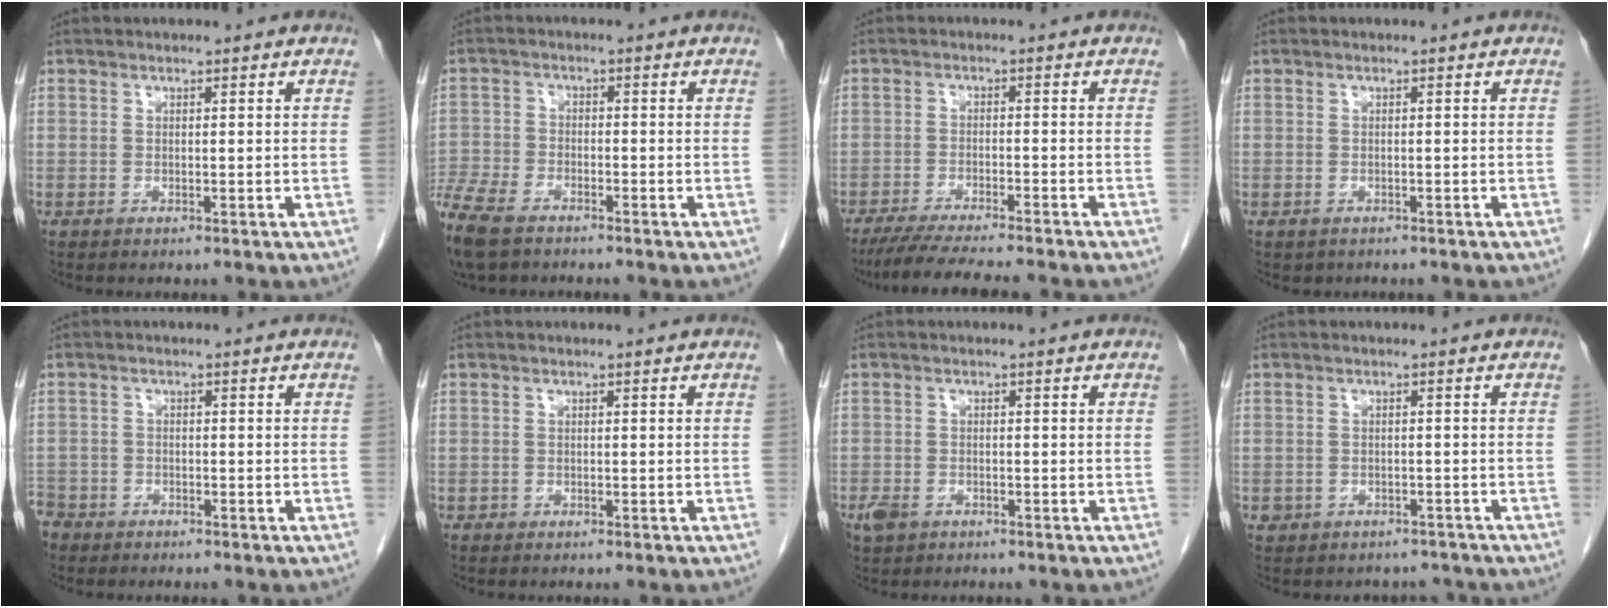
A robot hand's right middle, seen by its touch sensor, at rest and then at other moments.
{"total": 11.3, "force": [-8.2, 5.0, 5.9], "torque": [-0.147, -0.016, -0.148]}
{"total": 10.7, "force": [-9.3, 0.1, 5.3], "torque": [-0.071, -0.024, -0.144]}
{"total": 0.9, "force": [-0.6, 0.6, 0.1], "torque": [-0.009, 0.002, -0.006]}
{"total": 4.2, "force": [-3.4, 2.5, 0.2], "torque": [-0.006, 0.002, -0.068]}
{"total": 0.0}
{"total": 2.7, "force": [-1.6, 1.8, 1.2], "torque": [-0.024, 0.000, -0.025]}
{"total": 4.5, "force": [-3.6, 2.7, 0.2], "torque": [0.000, 0.021, -0.042]}